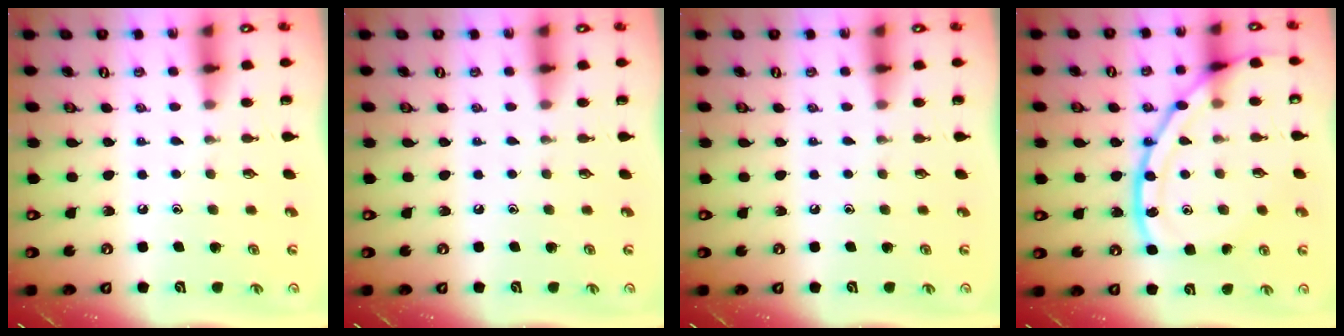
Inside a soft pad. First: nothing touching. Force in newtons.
{"total": 0.0}
{"total": 0.0}
{"total": 17.7, "press": 17.7, "slide": 1.1}